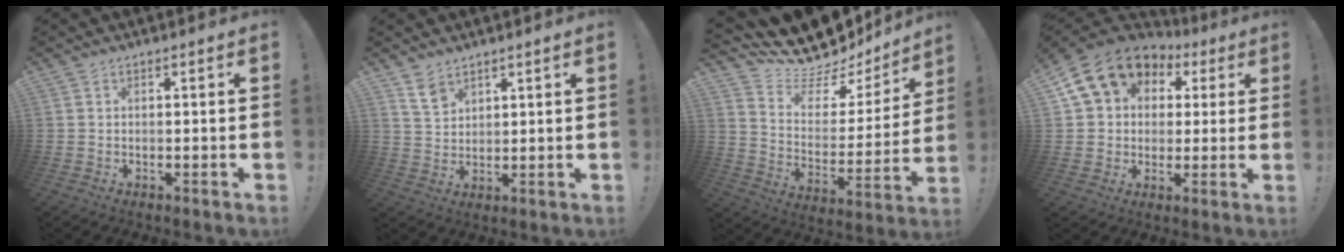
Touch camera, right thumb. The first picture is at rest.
{"total": 5.8, "force": [4.3, 3.4, 1.8], "torque": [-0.027, -0.026, 0.083]}
{"total": 13.8, "force": [12.5, 4.2, 4.2], "torque": [-0.091, -0.109, 0.217]}
{"total": 15.3, "force": [6.2, 12.1, 7.1], "torque": [-0.116, -0.018, 0.128]}